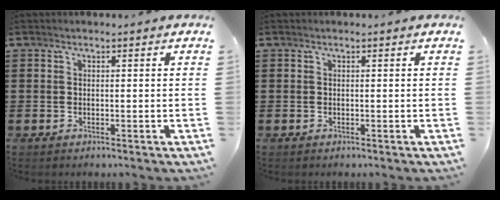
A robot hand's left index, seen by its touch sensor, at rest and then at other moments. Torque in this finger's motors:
{"motor_torque": [0.00, 0.00, 0.02, 0.00]}